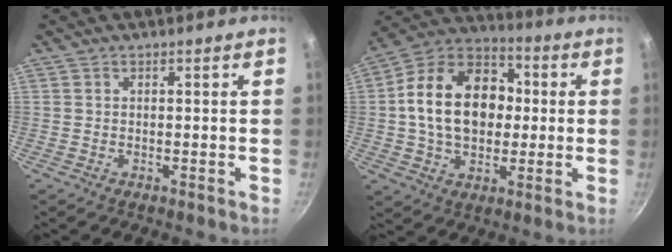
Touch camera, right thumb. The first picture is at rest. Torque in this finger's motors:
{"motor_torque": [-0.02, 1.81, 1.21, 0.42, 0.19]}